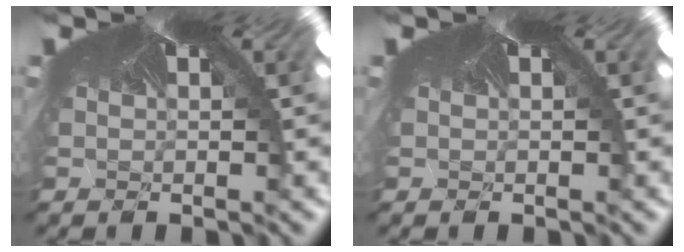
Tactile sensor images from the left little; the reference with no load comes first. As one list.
[{"total": 0.0}]